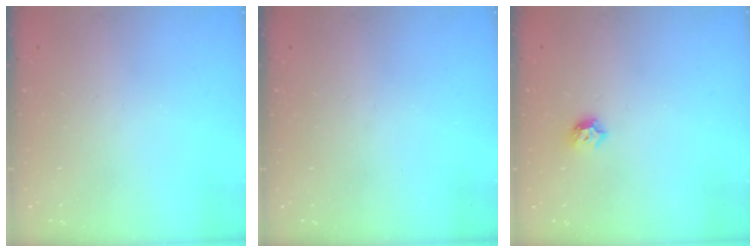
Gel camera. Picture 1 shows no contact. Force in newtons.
{"total": 0.0}
{"total": 5.6, "press": 5.6, "slide": 0.8}